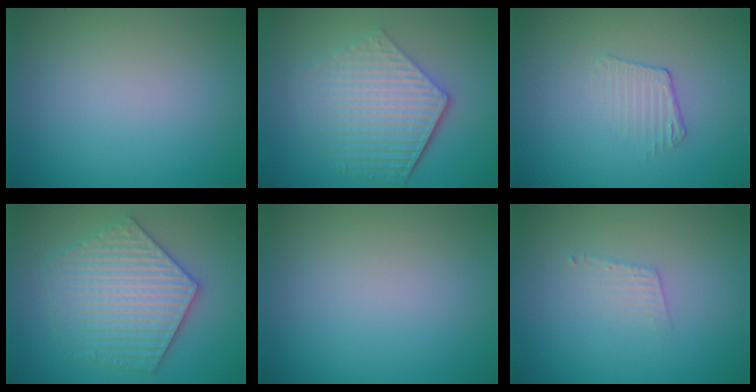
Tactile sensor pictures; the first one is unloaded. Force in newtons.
{"total": 6.2, "press": 4.5, "slide": 4.3}
{"total": 1.5, "press": 0.7, "slide": 1.4}
{"total": 6.1, "press": 6.1, "slide": 0.9}
{"total": 0.0}
{"total": 1.3, "press": 1.3, "slide": 0.1}